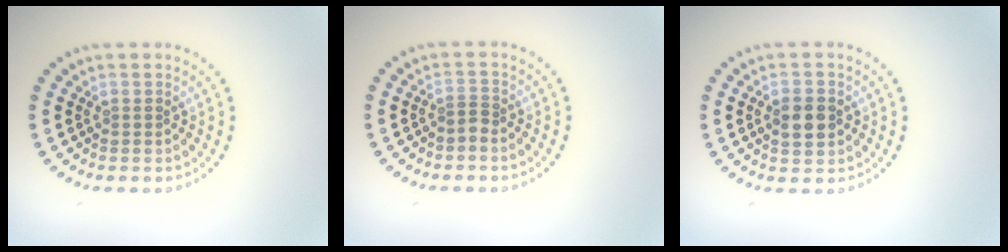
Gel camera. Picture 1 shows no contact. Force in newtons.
{"total": 1.0, "press": 0.6, "slide": 0.8}
{"total": 3.0, "press": 3.0, "slide": 0.1}